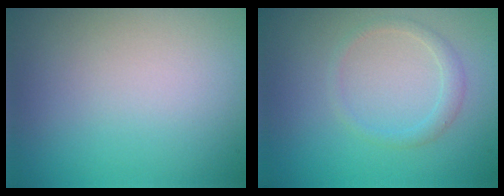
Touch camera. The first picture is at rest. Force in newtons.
{"total": 1.3, "press": 1.3, "slide": 0.2}